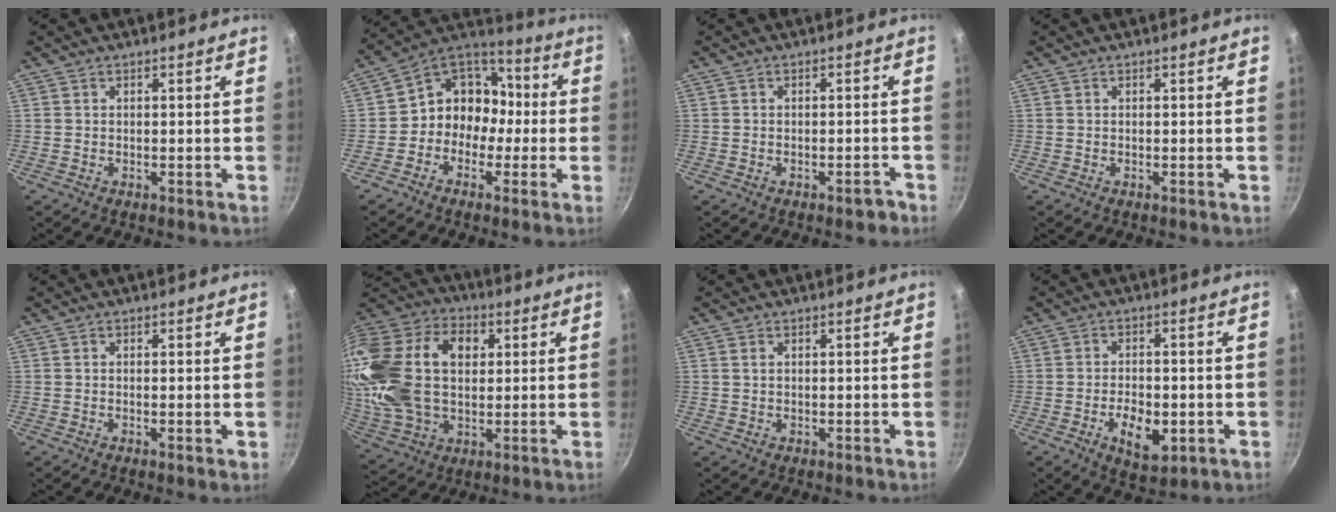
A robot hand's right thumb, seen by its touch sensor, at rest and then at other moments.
{"total": 11.8, "force": [-1.9, 10.2, 5.6], "torque": [-0.031, 0.057, -0.054]}
{"total": 1.7, "force": [-1.4, 0.7, 0.6], "torque": [-0.001, 0.020, -0.010]}
{"total": 0.0}
{"total": 1.0, "force": [-0.1, 0.0, 0.9], "torque": [-0.016, -0.003, -0.002]}
{"total": 26.2, "force": [4.4, 17.4, 19.0], "torque": [-0.367, 0.017, 0.077]}
{"total": 0.9, "force": [0.3, 0.6, 0.5], "torque": [-0.010, 0.002, 0.005]}
{"total": 8.5, "force": [-2.6, 4.6, 6.7], "torque": [-0.090, 0.004, -0.032]}